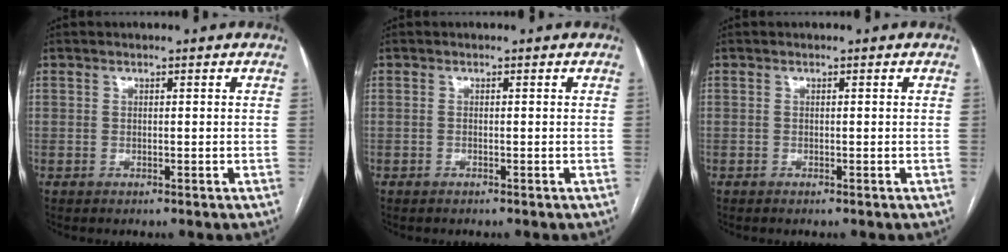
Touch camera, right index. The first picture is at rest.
{"total": 0.0}
{"total": 0.0}